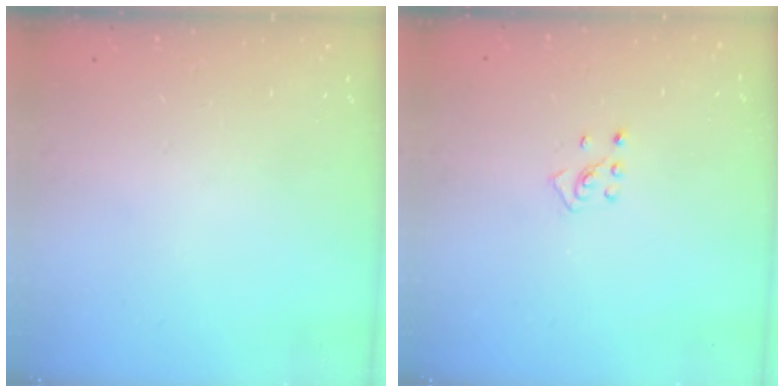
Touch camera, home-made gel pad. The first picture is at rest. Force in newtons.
{"total": 2.7, "press": 2.6, "slide": 0.9}